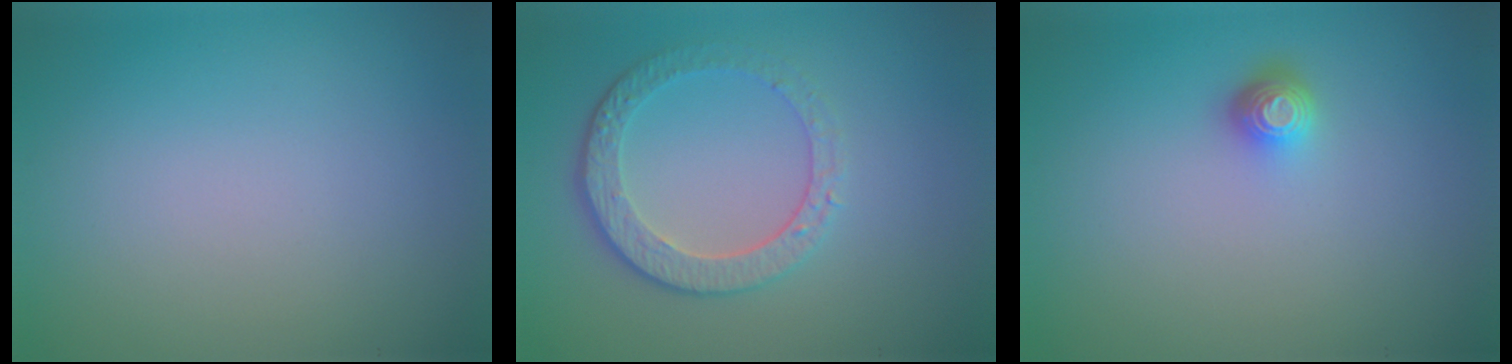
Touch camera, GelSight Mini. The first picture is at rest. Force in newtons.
{"total": 4.5, "press": 3.2, "slide": 3.2}
{"total": 1.7, "press": 1.3, "slide": 1.1}